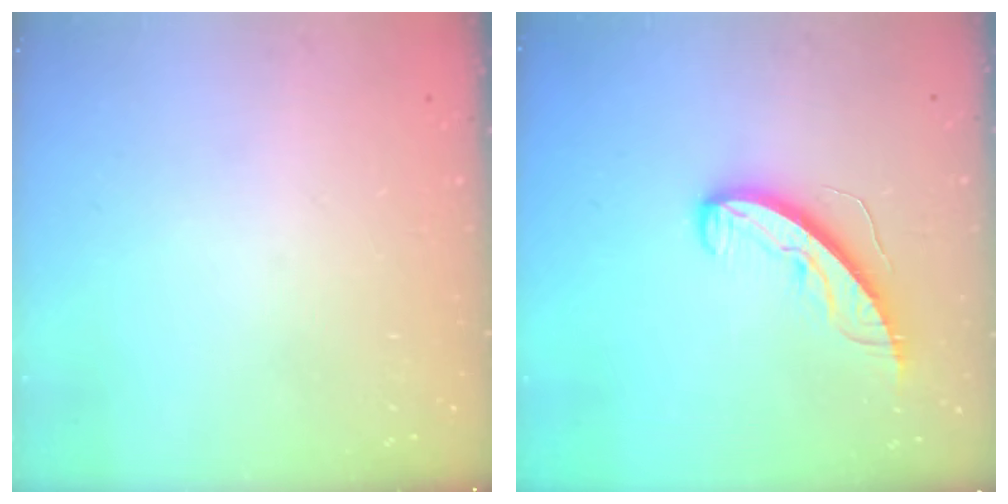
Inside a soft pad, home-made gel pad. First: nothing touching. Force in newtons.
{"total": 8.7, "press": 8.7, "slide": 0.7}